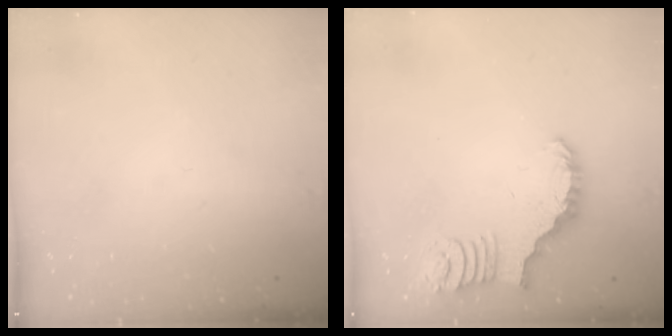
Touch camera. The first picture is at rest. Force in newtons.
{"total": 2.7, "press": 2.7, "slide": 0.5}